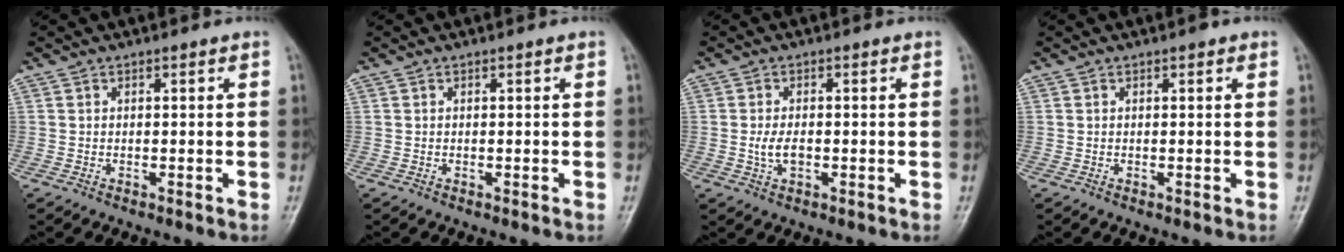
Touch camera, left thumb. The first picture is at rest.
{"total": 0.0}
{"total": 3.2, "force": [-0.4, 1.8, 2.6], "torque": [-0.053, -0.001, -0.009]}
{"total": 1.0, "force": [0.6, 0.5, 0.7], "torque": [-0.008, 0.000, 0.003]}